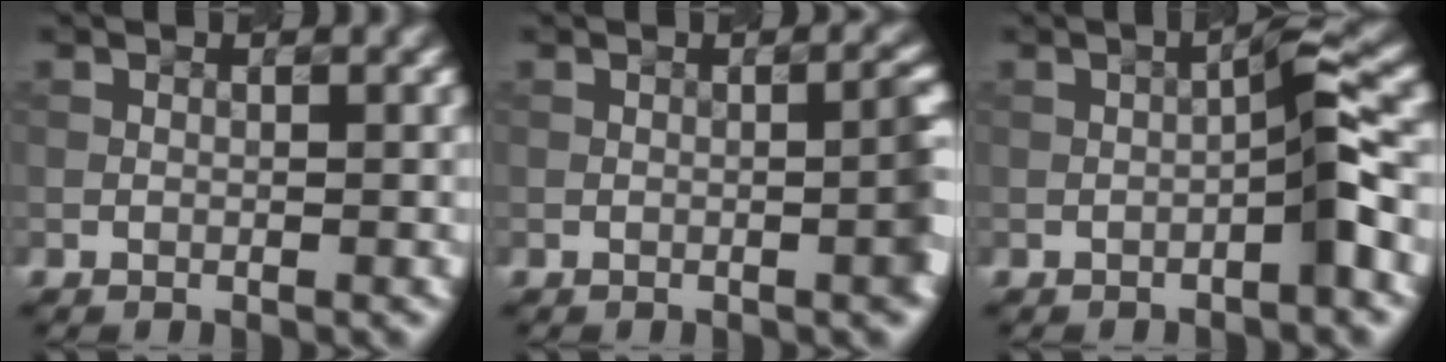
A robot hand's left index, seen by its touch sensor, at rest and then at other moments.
{"total": 2.9, "force": [-0.5, 0.6, 2.8], "torque": [-0.030, 0.011, -0.009]}
{"total": 3.1, "force": [-1.0, 0.0, 2.9], "torque": [-0.047, 0.018, -0.022]}